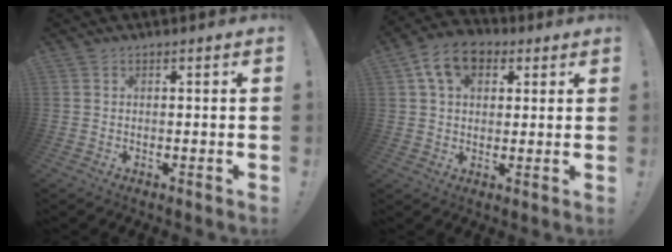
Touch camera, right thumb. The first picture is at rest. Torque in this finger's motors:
{"motor_torque": [0.16, 0.24, 0.58, 0.21, 0.13]}